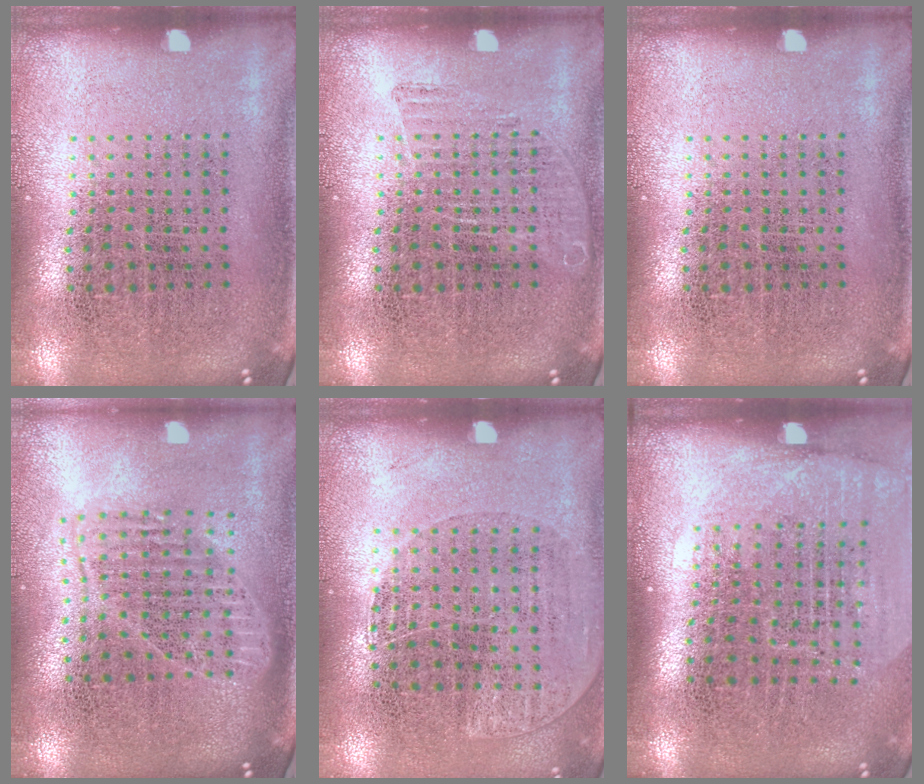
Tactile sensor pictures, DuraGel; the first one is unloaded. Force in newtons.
{"total": 1.0, "press": 1.0, "slide": 0.2}
{"total": 0.0}
{"total": 1.8, "press": 1.5, "slide": 0.9}
{"total": 1.1, "press": 1.0, "slide": 0.5}
{"total": 1.8, "press": 1.6, "slide": 0.9}